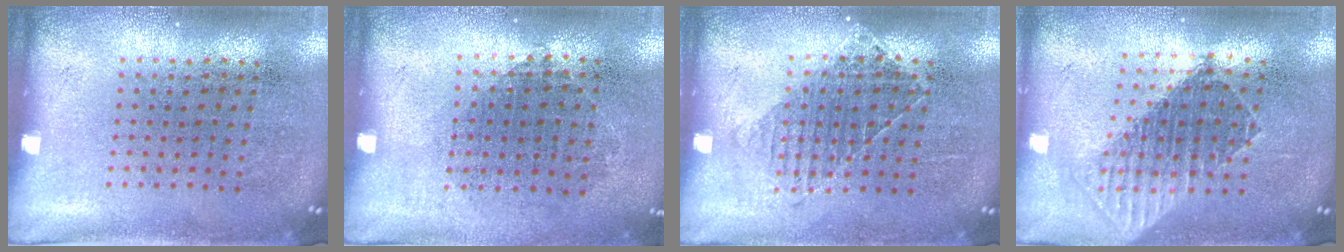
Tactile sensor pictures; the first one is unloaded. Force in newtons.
{"total": 0.9, "press": 0.8, "slide": 0.5}
{"total": 1.1, "press": 0.9, "slide": 0.6}
{"total": 1.7, "press": 1.5, "slide": 0.9}